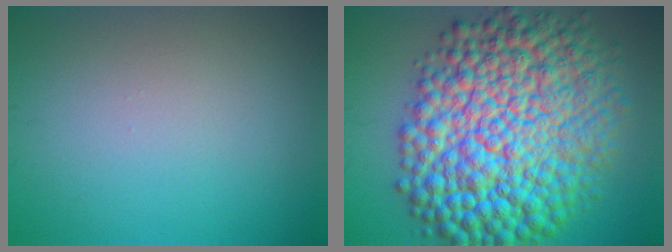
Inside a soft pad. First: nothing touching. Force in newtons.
{"total": 17.2, "press": 17.2, "slide": 0.0}